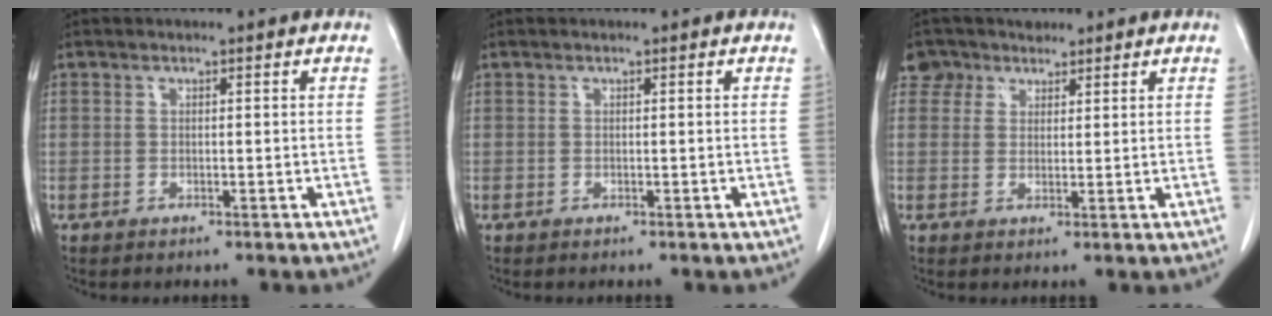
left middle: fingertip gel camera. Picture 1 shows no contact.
{"total": 0.0}
{"total": 3.9, "force": [2.5, 3.0, -0.4], "torque": [0.010, 0.015, 0.041]}